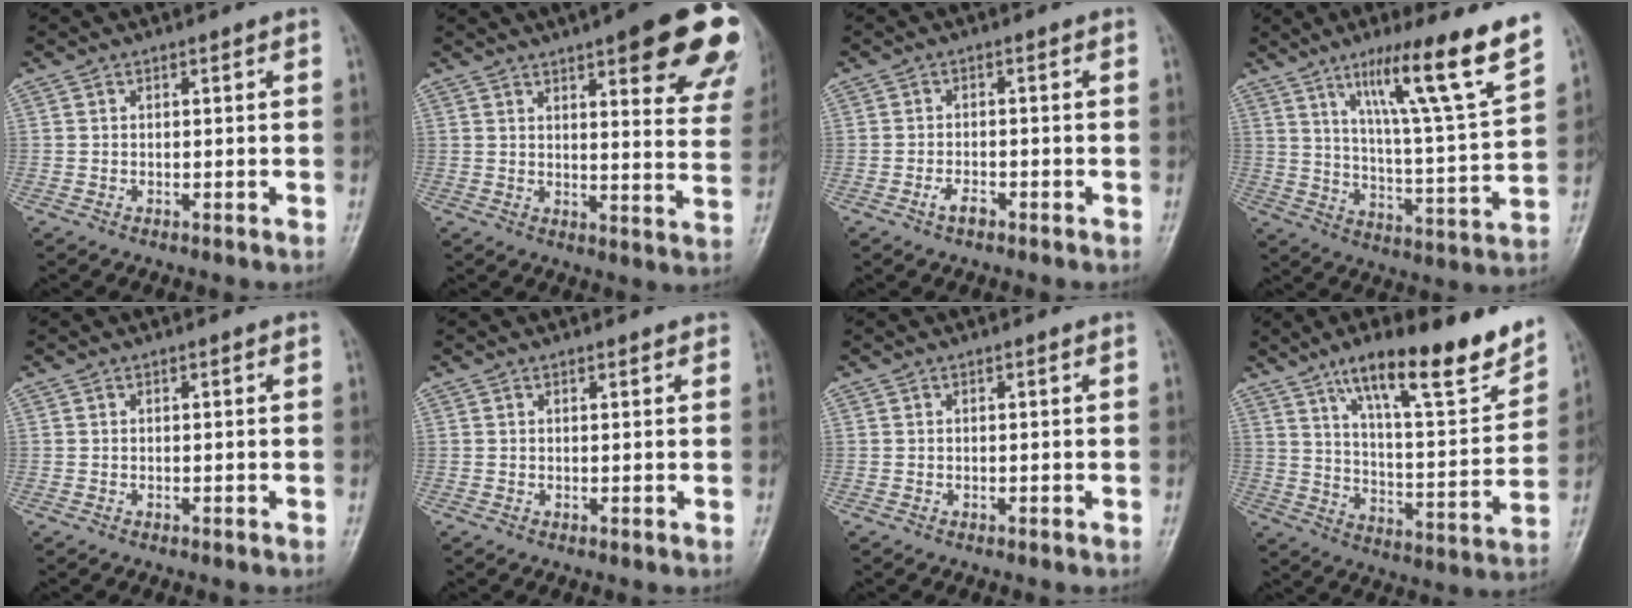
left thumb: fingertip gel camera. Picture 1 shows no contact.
{"total": 22.1, "force": [12.6, 5.6, 17.2], "torque": [-0.180, -0.037, 0.145]}
{"total": 2.3, "force": [-1.5, 1.0, 1.4], "torque": [-0.029, 0.008, -0.028]}
{"total": 18.5, "force": [11.2, 1.0, 14.6], "torque": [-0.211, -0.055, 0.177]}
{"total": 0.0}
{"total": 0.9, "force": [0.7, 0.4, 0.4], "torque": [-0.004, -0.003, 0.006]}
{"total": 0.0}
{"total": 20.7, "force": [13.9, 4.9, 14.6], "torque": [-0.188, -0.064, 0.222]}